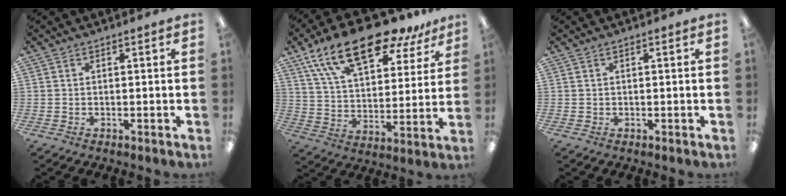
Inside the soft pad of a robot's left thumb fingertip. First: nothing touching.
{"total": 21.4, "force": [15.2, 8.4, 12.5], "torque": [-0.224, -0.079, 0.265]}
{"total": 0.0}